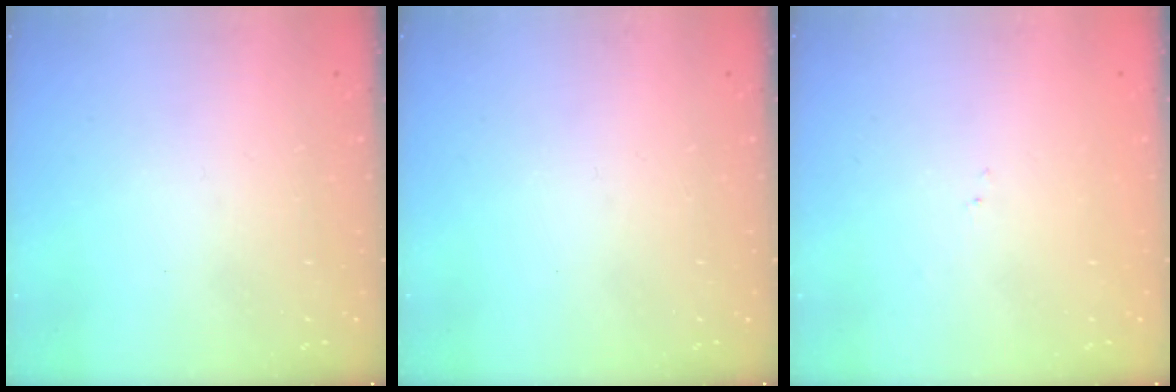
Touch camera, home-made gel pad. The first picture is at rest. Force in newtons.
{"total": 0.0}
{"total": 6.6, "press": 6.6, "slide": 0.8}